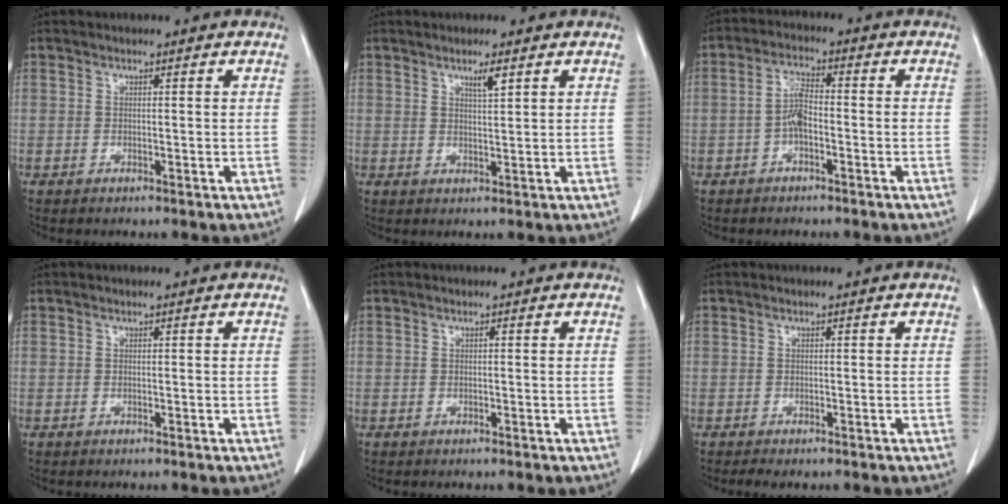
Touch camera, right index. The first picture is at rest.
{"total": 2.4, "force": [1.5, 0.1, 1.9], "torque": [-0.038, -0.004, 0.026]}
{"total": 4.1, "force": [-1.2, 1.4, 3.7], "torque": [-0.077, 0.011, -0.025]}
{"total": 0.0}
{"total": 0.0}
{"total": 1.3, "force": [-1.0, 0.4, 0.8], "torque": [-0.013, -0.003, -0.014]}